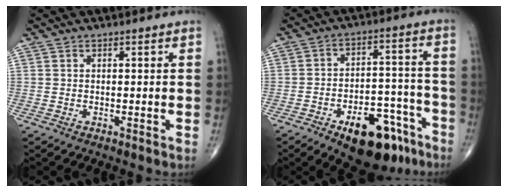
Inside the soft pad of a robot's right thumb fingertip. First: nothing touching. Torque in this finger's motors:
{"motor_torque": [2.12, 1.04, 1.28, -1.45, 0.08]}